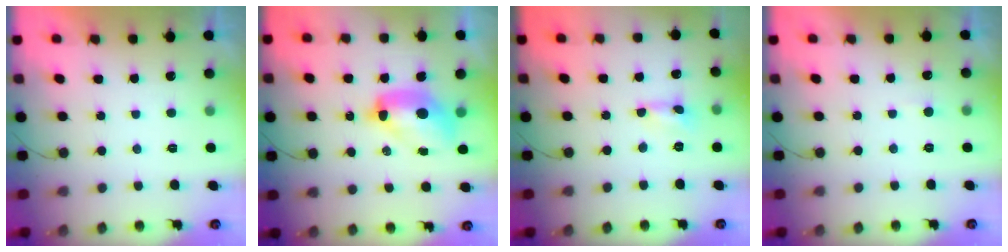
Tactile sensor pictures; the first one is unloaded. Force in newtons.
{"total": 10.6, "press": 10.6, "slide": 1.2}
{"total": 0.0}
{"total": 2.9, "press": 2.9, "slide": 0.3}